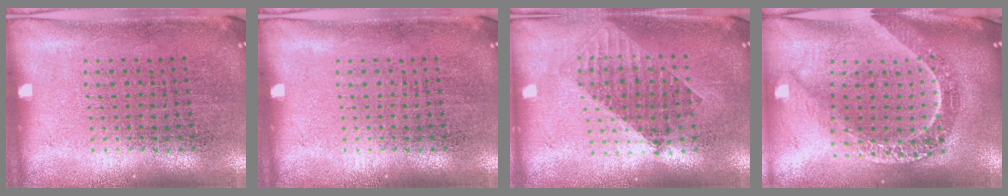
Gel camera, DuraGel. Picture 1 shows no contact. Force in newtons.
{"total": 0.0}
{"total": 1.6, "press": 1.3, "slide": 0.8}
{"total": 2.7, "press": 2.2, "slide": 1.7}